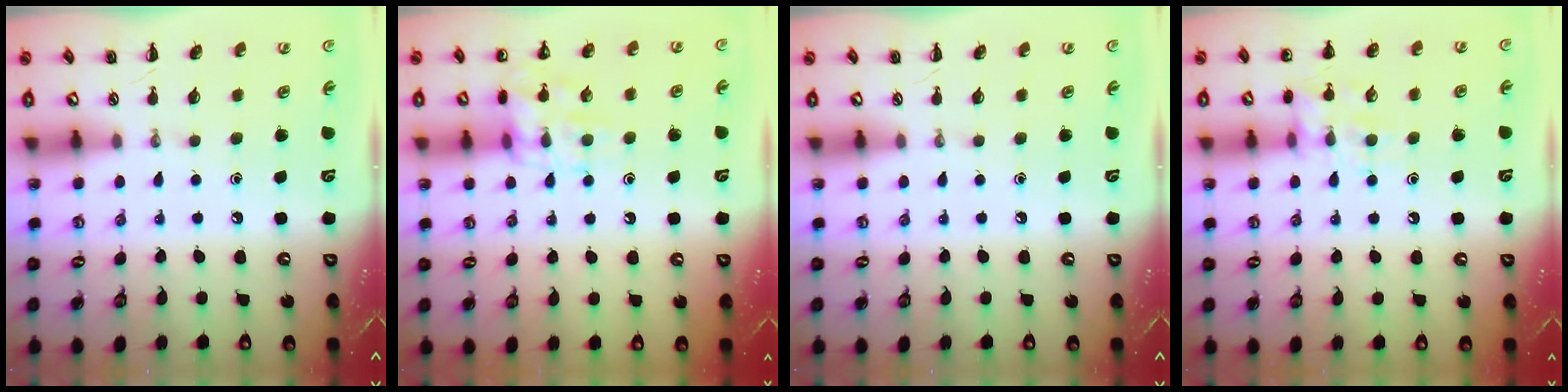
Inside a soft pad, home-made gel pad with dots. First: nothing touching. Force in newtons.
{"total": 13.0, "press": 13.0, "slide": 0.9}
{"total": 0.0}
{"total": 11.9, "press": 11.8, "slide": 1.4}